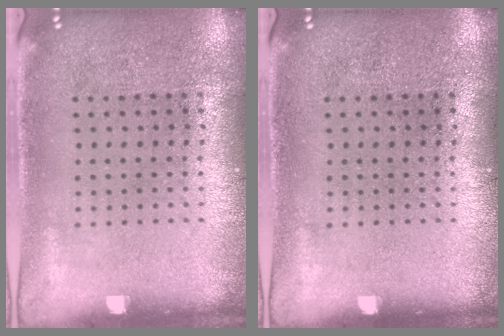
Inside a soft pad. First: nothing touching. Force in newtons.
{"total": 0.0}